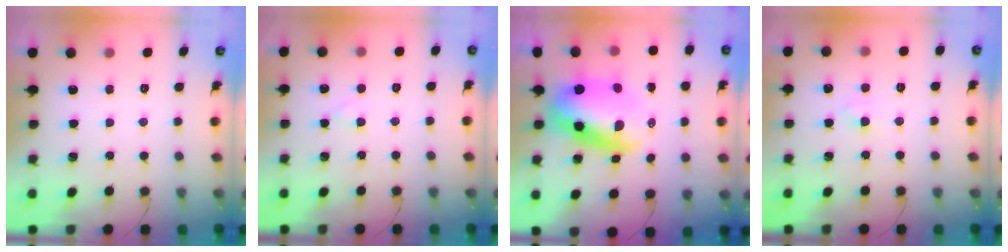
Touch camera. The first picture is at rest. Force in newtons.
{"total": 1.3, "press": 1.1, "slide": 0.7}
{"total": 10.5, "press": 10.2, "slide": 2.4}
{"total": 2.8, "press": 2.6, "slide": 0.9}